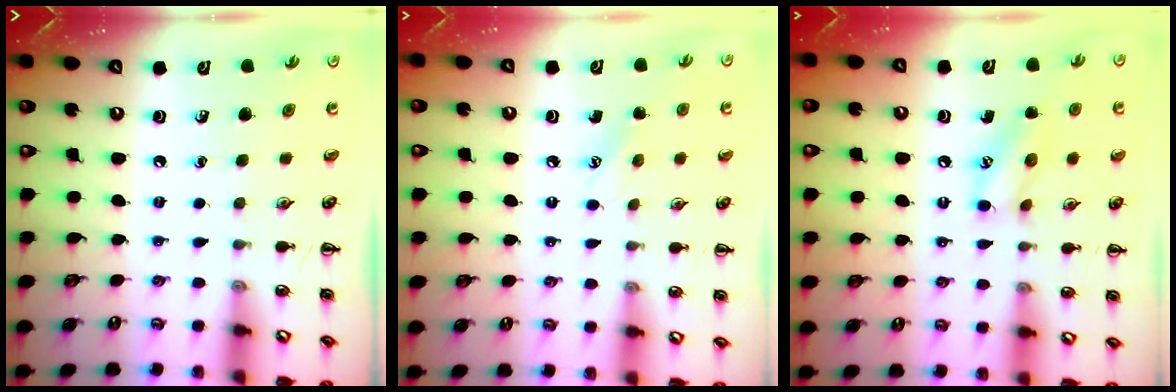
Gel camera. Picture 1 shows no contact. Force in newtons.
{"total": 7.0, "press": 6.8, "slide": 1.5}
{"total": 10.1, "press": 10.0, "slide": 1.3}